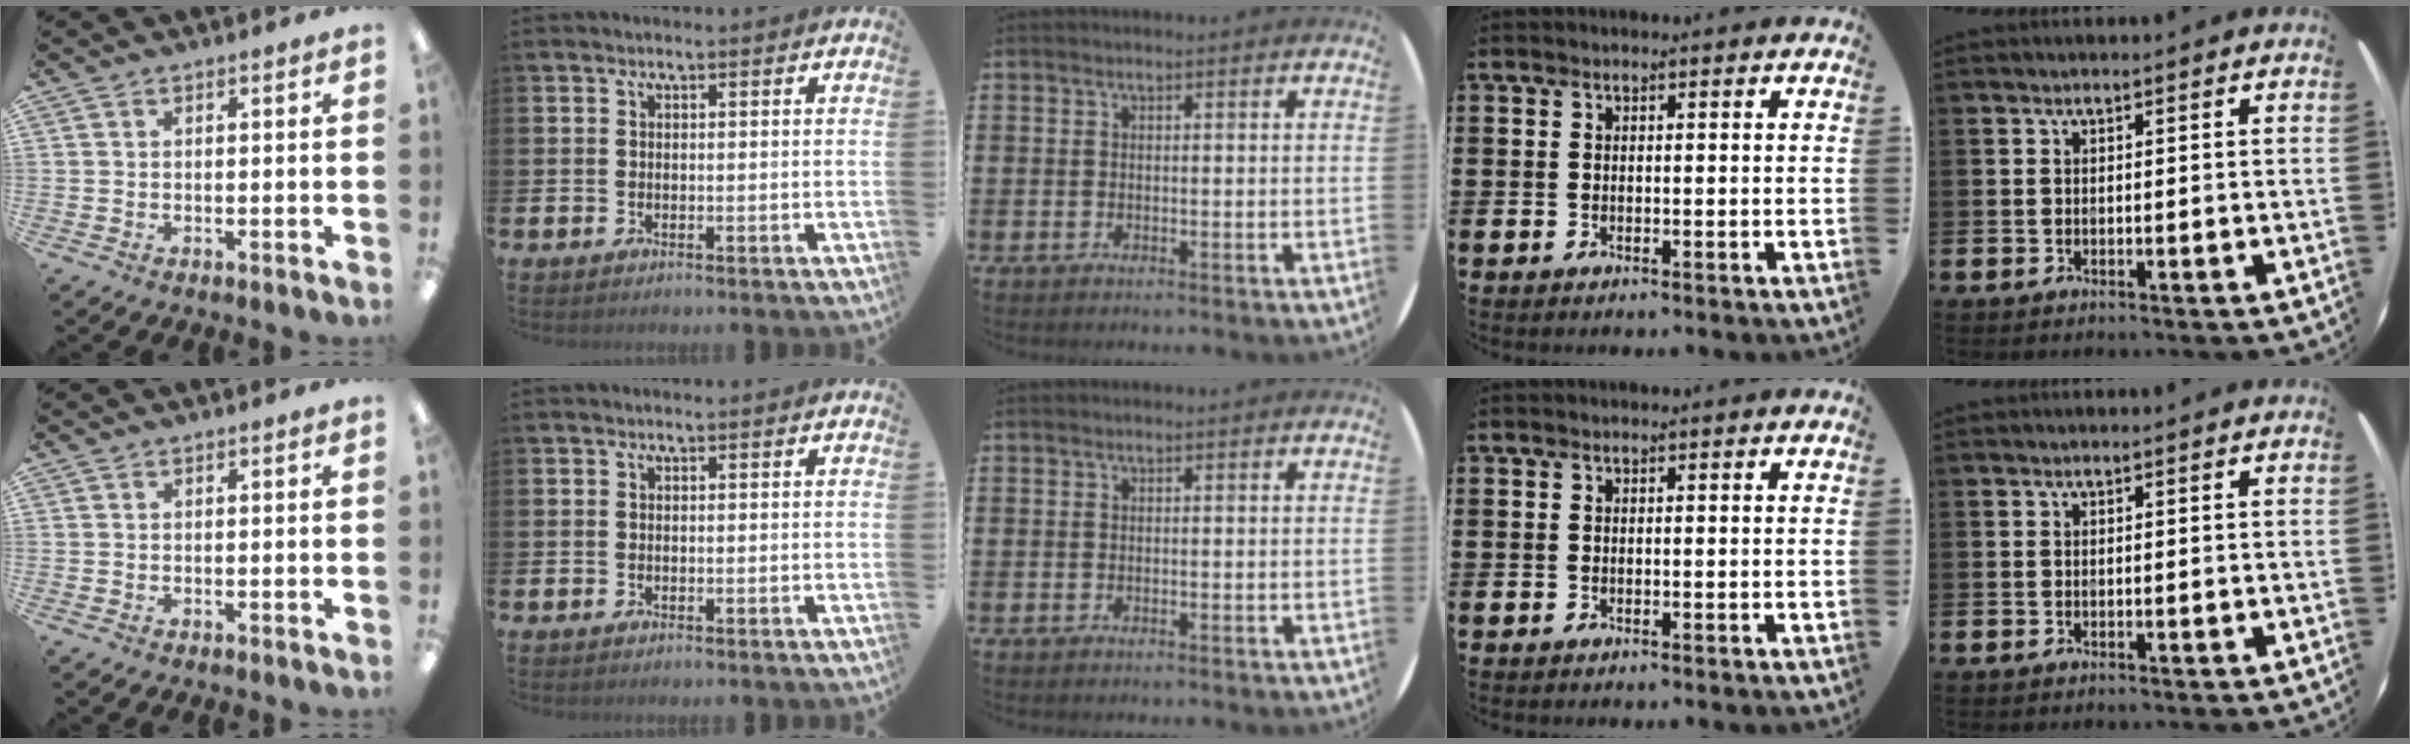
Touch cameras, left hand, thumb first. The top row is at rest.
{}